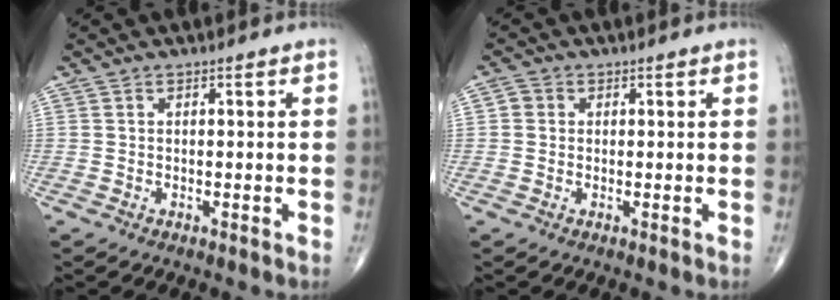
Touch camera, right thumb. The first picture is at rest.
{"total": 2.0, "force": [0.2, 1.8, 0.7], "torque": [-0.005, 0.004, 0.001]}